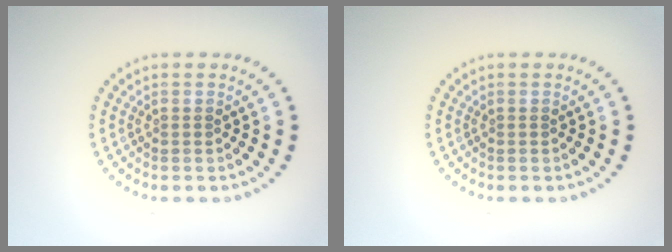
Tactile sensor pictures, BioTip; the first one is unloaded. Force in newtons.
{"total": 0.0}